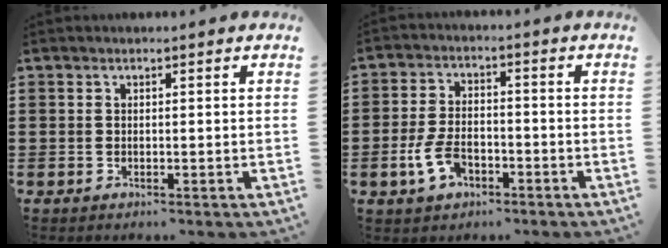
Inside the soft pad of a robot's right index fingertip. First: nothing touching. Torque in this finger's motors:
{"motor_torque": [-0.08, 0.09, 0.29, 0.08]}